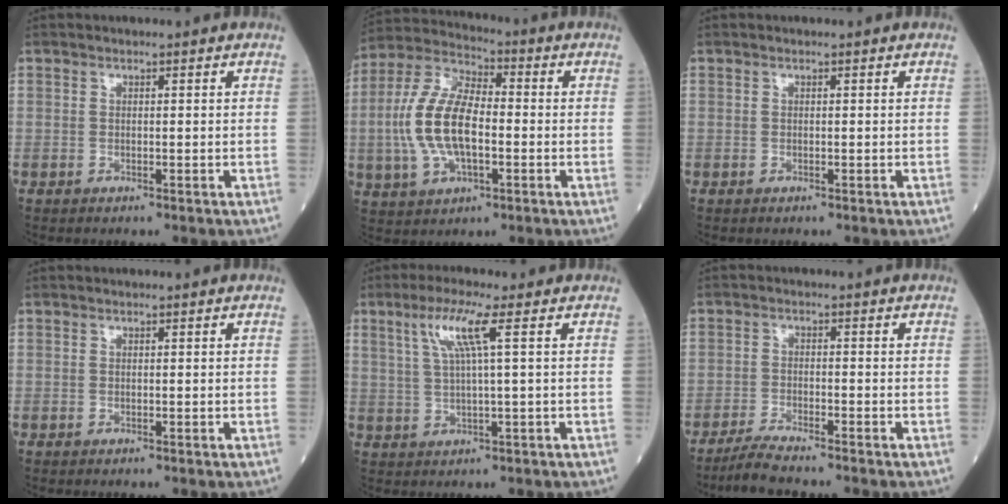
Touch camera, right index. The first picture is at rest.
{"total": 13.5, "force": [-1.4, 6.1, 12.0], "torque": [-0.262, 0.016, -0.029]}
{"total": 0.0}
{"total": 0.0}
{"total": 6.2, "force": [2.5, -0.5, 5.6], "torque": [-0.115, 0.008, 0.051]}
{"total": 4.7, "force": [-4.2, -0.4, 2.0], "torque": [-0.041, -0.016, -0.082]}